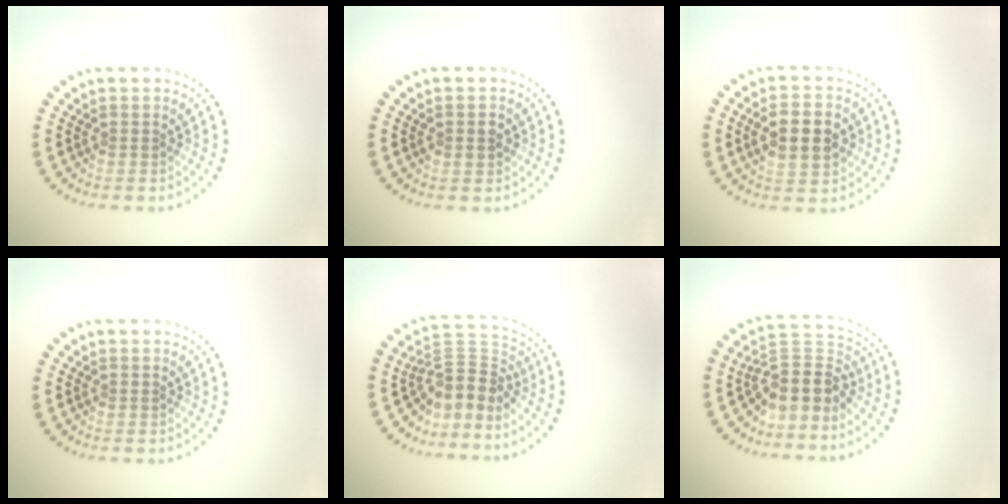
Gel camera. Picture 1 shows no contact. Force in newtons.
{"total": 1.4, "press": 1.4, "slide": 0.1}
{"total": 5.2, "press": 5.2, "slide": 0.2}
{"total": 0.0}
{"total": 3.6, "press": 2.4, "slide": 2.7}
{"total": 4.3, "press": 3.4, "slide": 2.6}